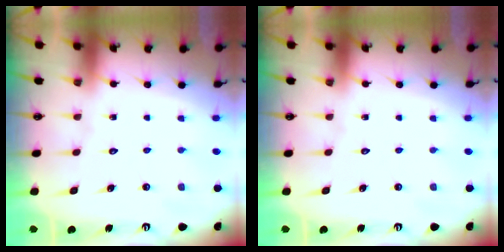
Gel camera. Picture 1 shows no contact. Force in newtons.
{"total": 0.0}